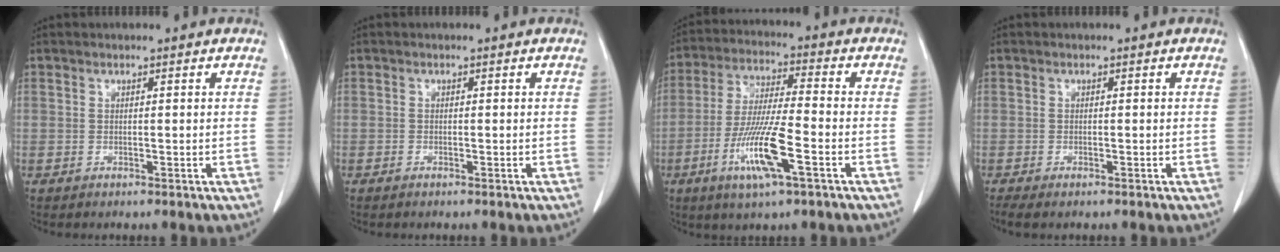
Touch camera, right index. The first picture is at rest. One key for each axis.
{"total": 1.1, "fx": -0.6, "fy": 0.7, "fz": 0.7, "tx": -0.016, "ty": 0.000, "tz": -0.007}
{"total": 12.5, "fx": -4.9, "fy": 1.3, "fz": 11.4, "tx": -0.229, "ty": -0.016, "tz": -0.090}
{"total": 3.4, "fx": -2.0, "fy": 1.4, "fz": 2.3, "tx": -0.054, "ty": -0.003, "tz": -0.032}